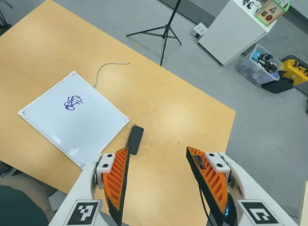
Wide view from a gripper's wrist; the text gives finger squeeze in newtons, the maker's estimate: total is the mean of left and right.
{"total": 0.0}